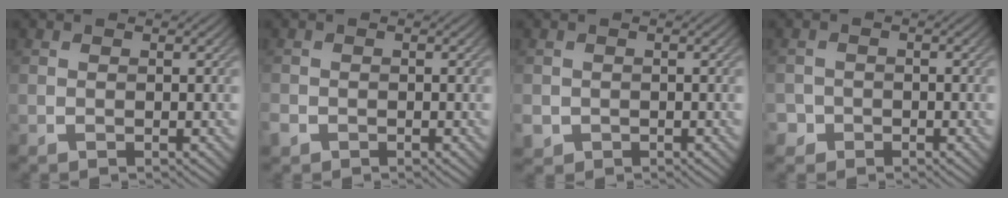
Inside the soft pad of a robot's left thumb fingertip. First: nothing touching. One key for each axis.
{"total": 1.4, "fx": -0.9, "fy": 1.0, "fz": 0.4, "tx": -0.010, "ty": -0.006, "tz": -0.023}
{"total": 1.7, "fx": -0.6, "fy": 1.6, "fz": 0.3, "tx": -0.008, "ty": -0.011, "tz": -0.013}
{"total": 2.1, "fx": -1.1, "fy": 1.7, "fz": 0.1, "tx": 0.005, "ty": 0.001, "tz": -0.023}